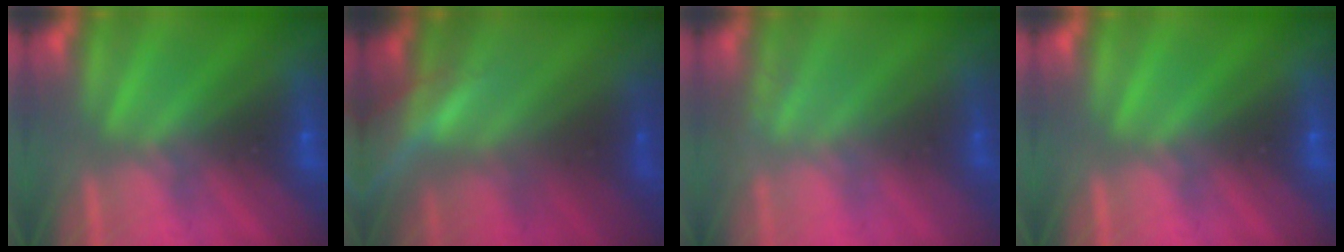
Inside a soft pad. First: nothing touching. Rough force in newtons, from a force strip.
{"total": 6.9}
{"total": 2.6}
{"total": 0.0}